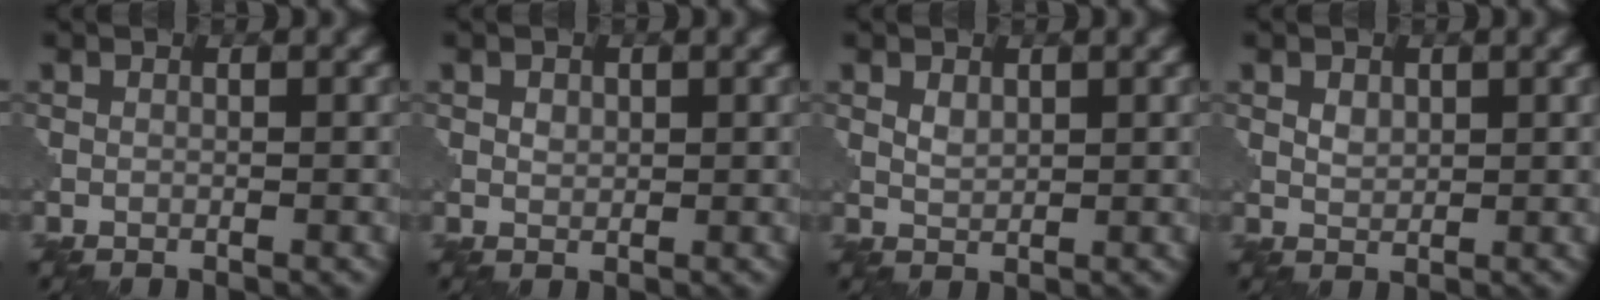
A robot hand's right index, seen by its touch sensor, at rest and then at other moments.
{"total": 0.9, "force": [0.4, 0.7, 0.5], "torque": [-0.009, 0.000, 0.006]}
{"total": 1.4, "force": [0.6, 0.8, 0.9], "torque": [-0.021, -0.001, 0.015]}
{"total": 1.4, "force": [0.6, 0.9, 0.8], "torque": [-0.015, 0.000, 0.012]}